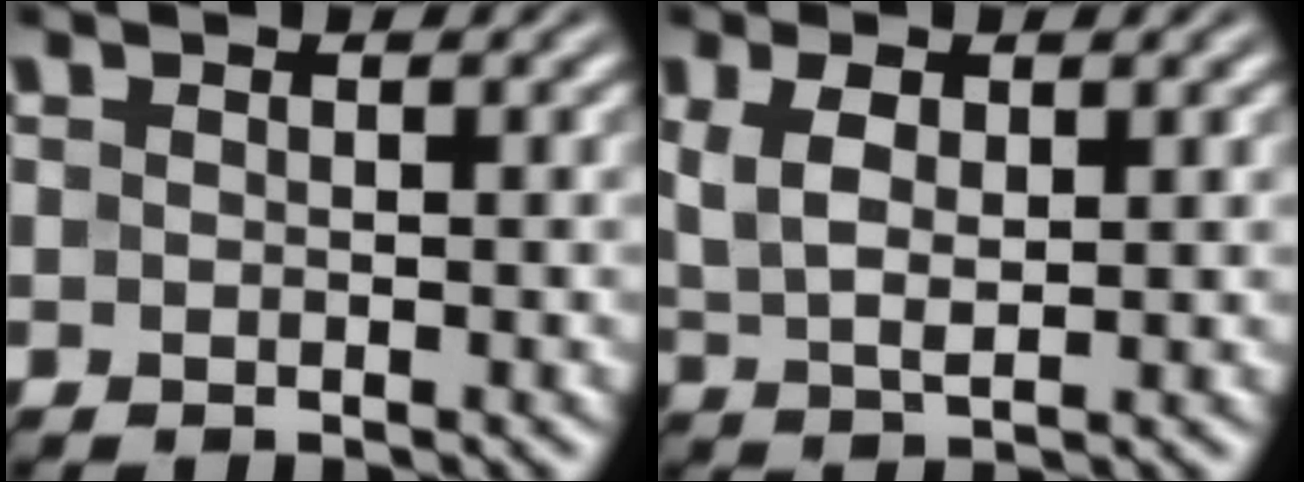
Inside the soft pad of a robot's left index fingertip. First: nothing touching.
{"total": 3.6, "force": [1.3, 1.5, 2.9], "torque": [-0.062, 0.002, 0.025]}